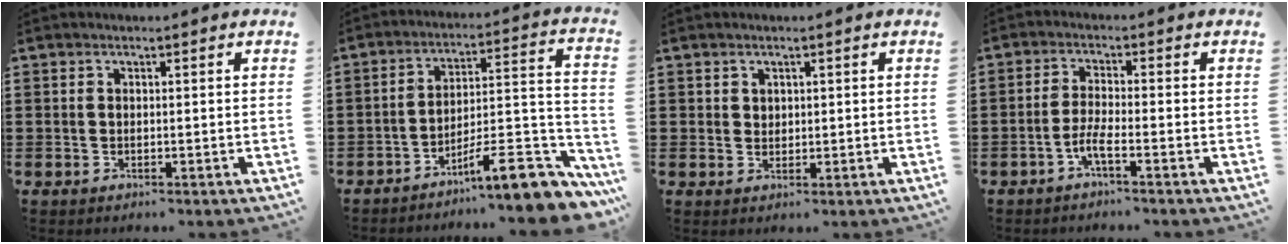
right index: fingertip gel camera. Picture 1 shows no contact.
{"total": 10.4, "force": [-7.8, 1.7, 6.6], "torque": [-0.092, 0.013, -0.143]}
{"total": 1.4, "force": [1.0, 1.0, 0.1], "torque": [-0.004, 0.004, 0.019]}
{"total": 3.5, "force": [-2.1, 0.0, 2.8], "torque": [-0.064, -0.009, -0.042]}